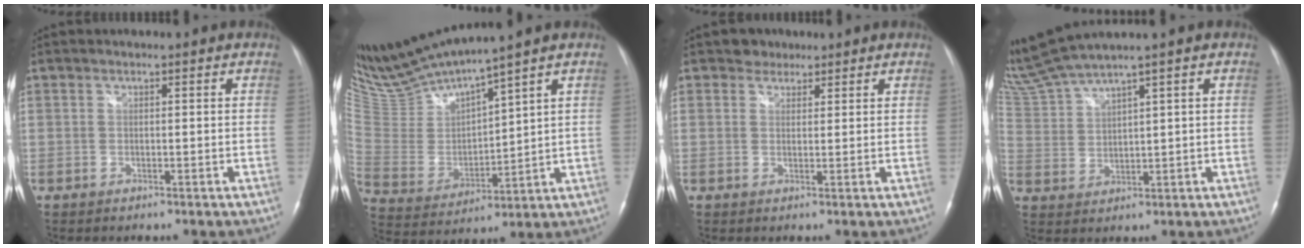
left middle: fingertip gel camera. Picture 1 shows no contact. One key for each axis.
{"total": 13.6, "fx": 12.5, "fy": -0.7, "fz": 5.2, "tx": -0.121, "ty": -0.010, "tz": 0.258}
{"total": 2.5, "fx": 1.8, "fy": 1.7, "fz": 0.2, "tx": -0.005, "ty": 0.006, "tz": 0.026}
{"total": 11.8, "fx": 10.6, "fy": -1.5, "fz": 4.9, "tx": -0.117, "ty": -0.006, "tz": 0.222}